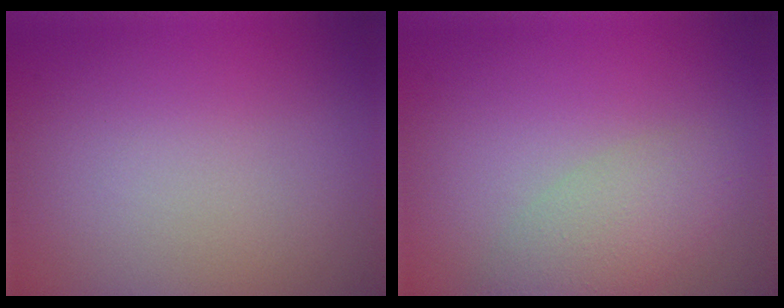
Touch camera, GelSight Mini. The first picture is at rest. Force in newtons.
{"total": 3.3, "press": 3.3, "slide": 0.3}